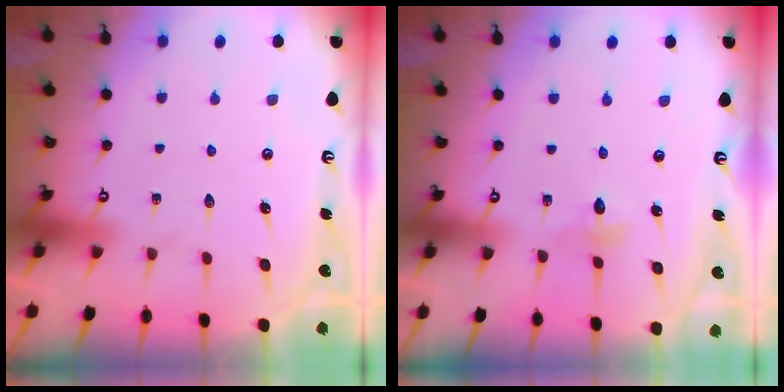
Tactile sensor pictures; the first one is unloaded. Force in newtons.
{"total": 2.8, "press": 2.7, "slide": 0.3}